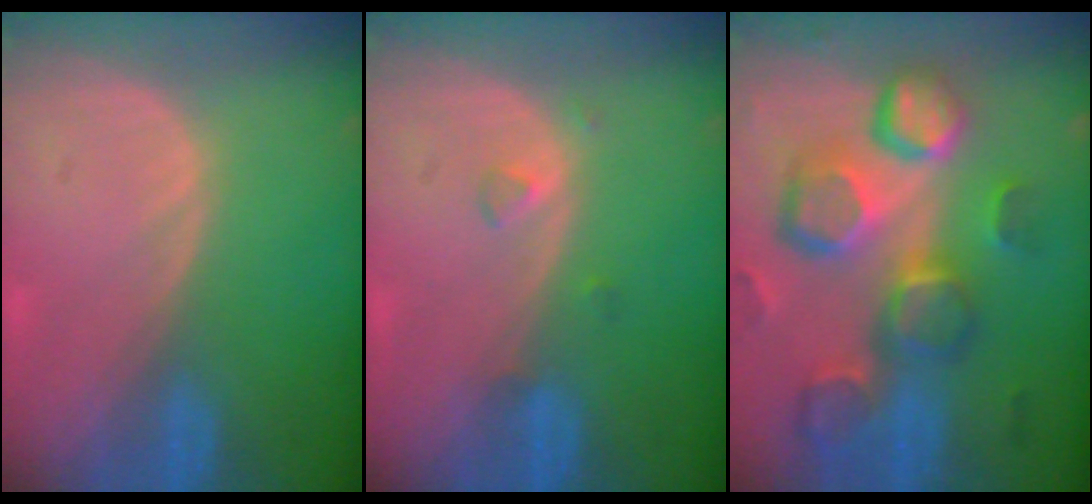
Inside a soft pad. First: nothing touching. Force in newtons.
{"total": 1.5, "press": 1.5, "slide": 0.1}
{"total": 13.0, "press": 11.4, "slide": 6.3}